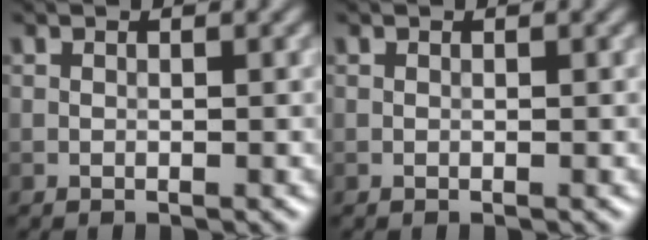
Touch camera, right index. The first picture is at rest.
{"total": 0.0}